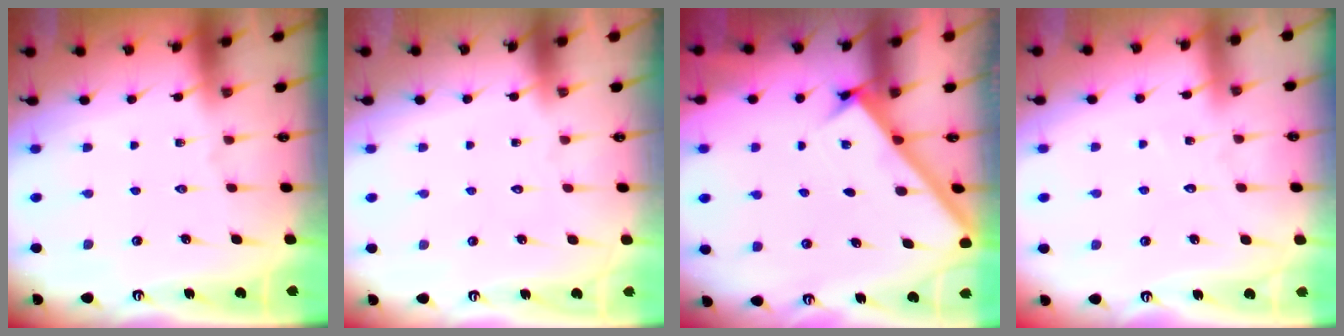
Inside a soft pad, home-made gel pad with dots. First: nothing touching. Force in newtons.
{"total": 1.6, "press": 1.6, "slide": 0.1}
{"total": 2.7, "press": 2.7, "slide": 0.3}
{"total": 3.0, "press": 3.0, "slide": 0.2}